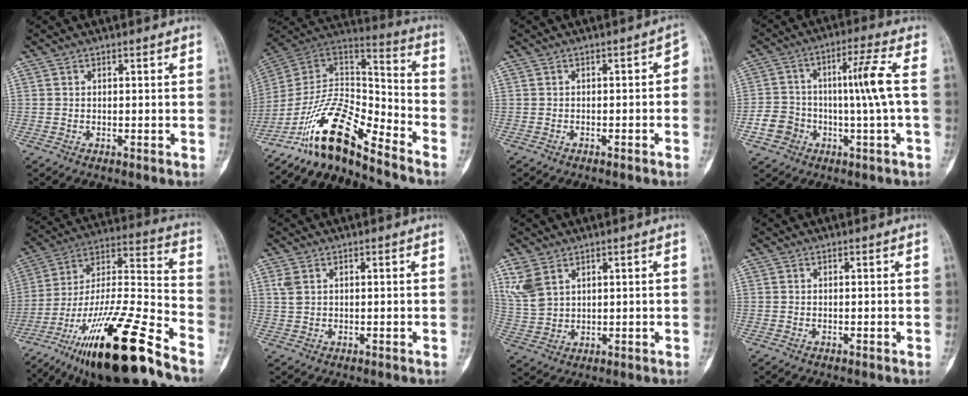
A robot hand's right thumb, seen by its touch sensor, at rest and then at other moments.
{"total": 16.4, "force": [-12.6, 4.6, 9.5], "torque": [-0.161, 0.106, -0.233]}
{"total": 3.1, "force": [-1.4, 1.5, 2.3], "torque": [-0.020, 0.038, -0.021]}
{"total": 10.3, "force": [-1.5, 3.4, 9.6], "torque": [-0.187, 0.044, -0.019]}
{"total": 27.1, "force": [-17.6, 5.1, 20.0], "torque": [-0.348, 0.060, -0.303]}
{"total": 2.8, "force": [1.3, 1.7, 1.8], "torque": [-0.041, 0.003, 0.035]}
{"total": 6.6, "force": [3.6, 4.1, 3.7], "torque": [-0.079, -0.007, 0.089]}
{"total": 0.0}